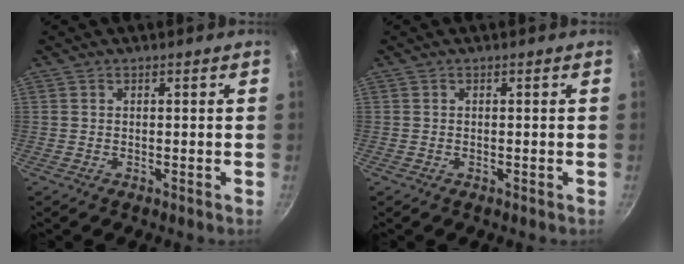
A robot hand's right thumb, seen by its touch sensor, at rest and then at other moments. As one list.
[{"total": 0.0}]